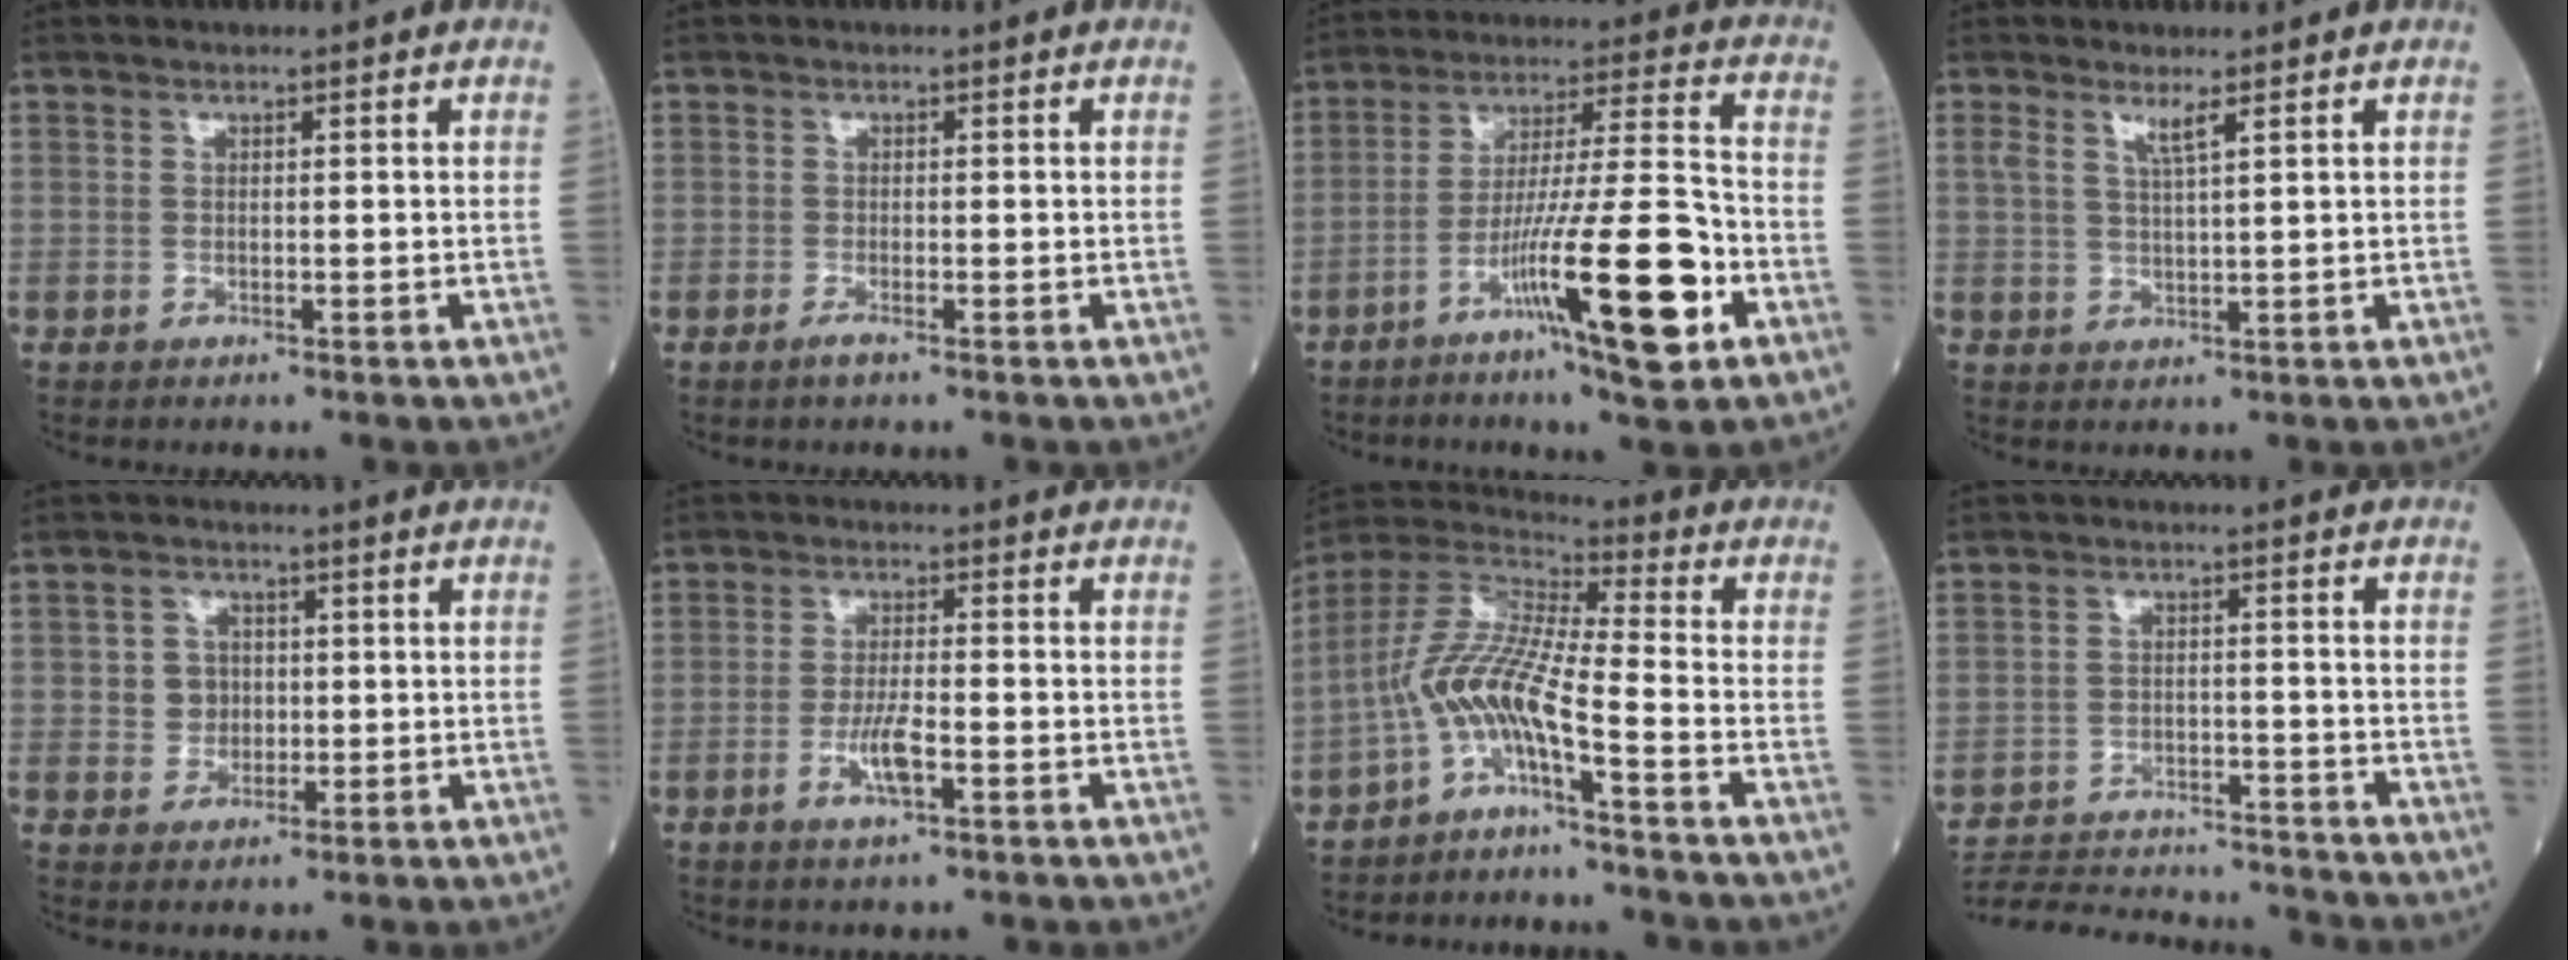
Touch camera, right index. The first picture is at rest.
{"total": 1.4, "force": [-0.9, 0.0, 1.1], "torque": [-0.025, -0.003, -0.020]}
{"total": 15.6, "force": [-6.8, 0.5, 14.0], "torque": [-0.241, -0.011, -0.113]}
{"total": 2.4, "force": [1.4, -0.2, 1.9], "torque": [-0.042, -0.002, 0.029]}
{"total": 3.7, "force": [0.3, 3.5, 1.3], "torque": [-0.021, 0.006, 0.007]}
{"total": 4.6, "force": [-1.8, 0.6, 4.2], "torque": [-0.083, -0.004, -0.035]}
{"total": 9.3, "force": [-4.7, 0.3, 8.0], "torque": [-0.181, 0.017, -0.102]}
{"total": 16.9, "force": [-16.3, 1.5, 4.4], "torque": [-0.092, -0.005, -0.237]}